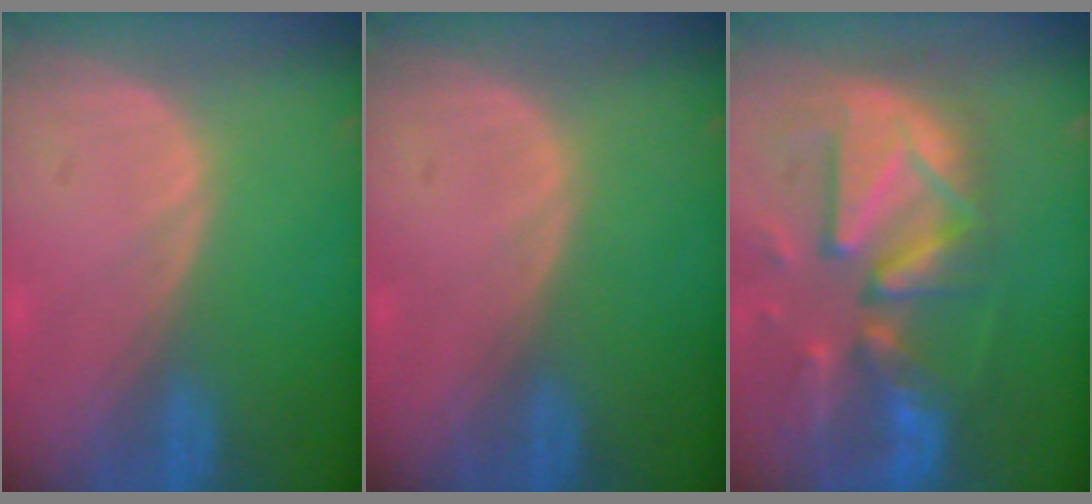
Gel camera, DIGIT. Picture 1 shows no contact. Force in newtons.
{"total": 0.0}
{"total": 13.0, "press": 11.3, "slide": 6.4}